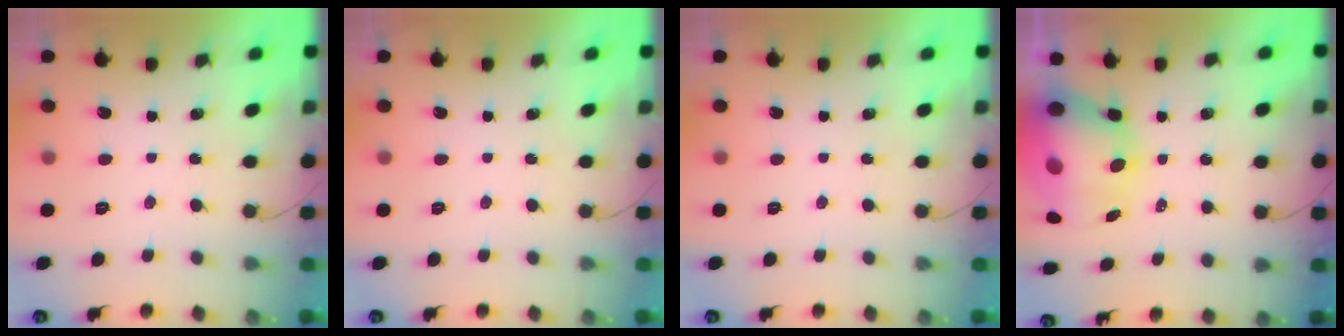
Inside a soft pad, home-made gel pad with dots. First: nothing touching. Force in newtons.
{"total": 0.0}
{"total": 0.0}
{"total": 12.3, "press": 11.9, "slide": 2.9}